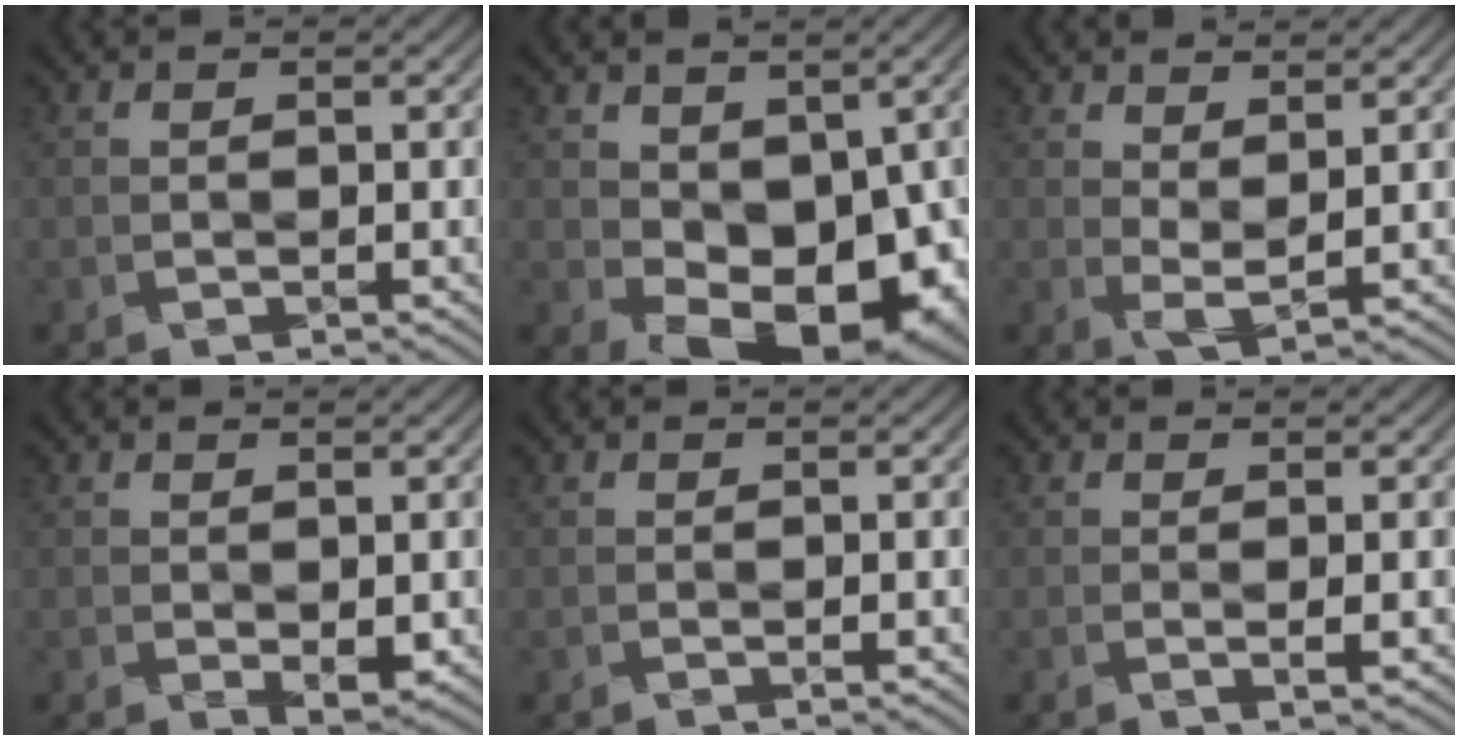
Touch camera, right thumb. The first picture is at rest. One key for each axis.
{"total": 10.5, "fx": -0.9, "fy": 6.7, "fz": 8.0, "tx": -0.132, "ty": -0.026, "tz": -0.011}
{"total": 3.0, "fx": 1.7, "fy": 0.8, "fz": 2.3, "tx": -0.049, "ty": -0.002, "tz": 0.032}
{"total": 1.8, "fx": -0.1, "fy": 0.8, "fz": 1.6, "tx": -0.030, "ty": -0.007, "tz": 0.001}
{"total": 0.0}
{"total": 0.9, "fx": 0.0, "fy": -0.4, "fz": 0.8, "tx": -0.016, "ty": 0.001, "tz": -0.003}